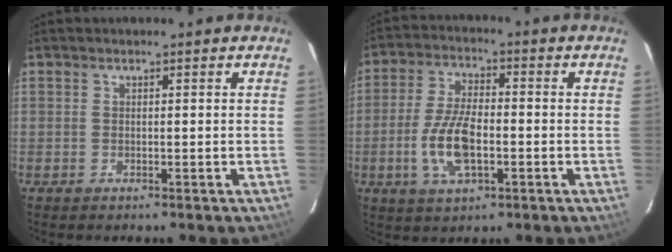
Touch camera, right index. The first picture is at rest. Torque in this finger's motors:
{"motor_torque": [1.45, -0.35, 0.51, 0.17]}